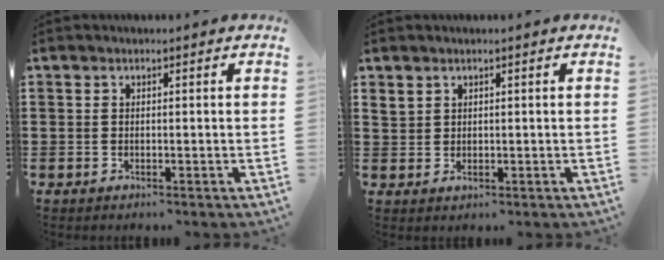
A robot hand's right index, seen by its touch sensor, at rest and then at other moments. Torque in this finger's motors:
{"motor_torque": [0.99, 1.15, 0.04, 0.03]}